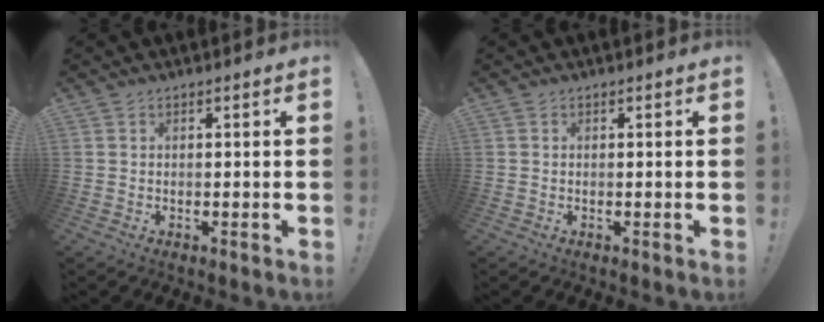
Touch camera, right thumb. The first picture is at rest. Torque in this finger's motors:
{"motor_torque": [-0.17, -0.10, -0.11, 0.05, -0.03]}